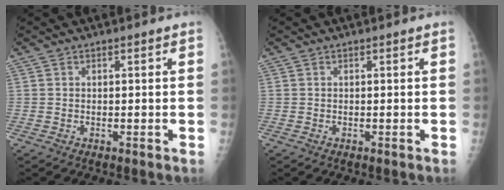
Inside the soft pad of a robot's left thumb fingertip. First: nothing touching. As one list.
[{"total": 0.0}]